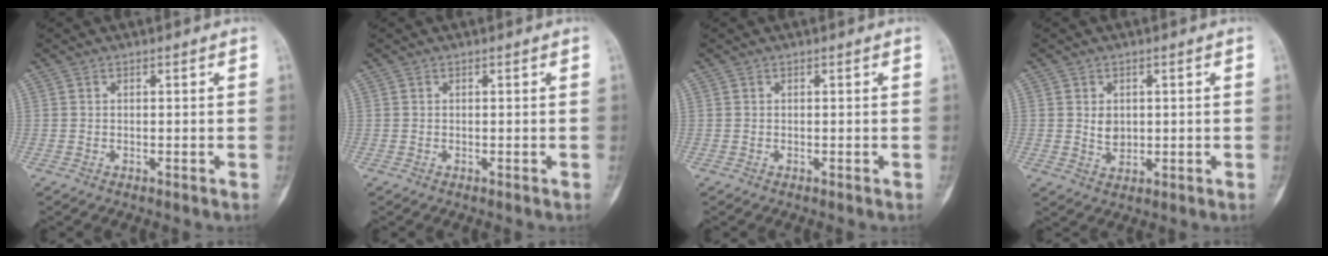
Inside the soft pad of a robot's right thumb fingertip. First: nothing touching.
{"total": 0.0}
{"total": 0.0}
{"total": 3.1, "force": [0.5, 2.4, 1.9], "torque": [-0.018, -0.006, 0.015]}